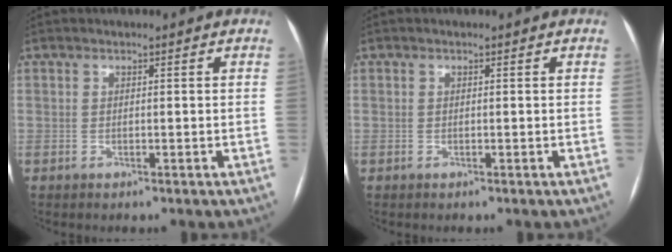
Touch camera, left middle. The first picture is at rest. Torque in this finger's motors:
{"motor_torque": [0.06, -0.03, -0.13, -0.08]}